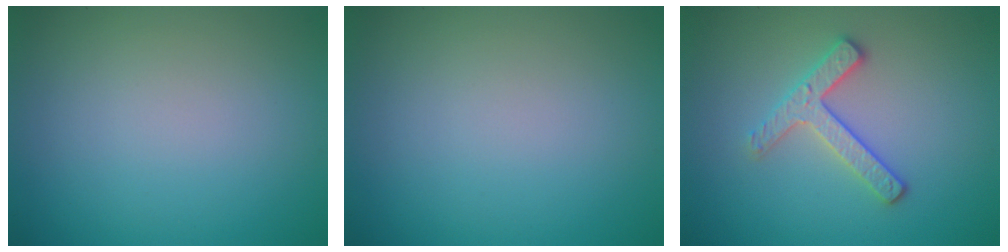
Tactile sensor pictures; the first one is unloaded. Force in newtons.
{"total": 0.0}
{"total": 2.8, "press": 2.6, "slide": 1.1}